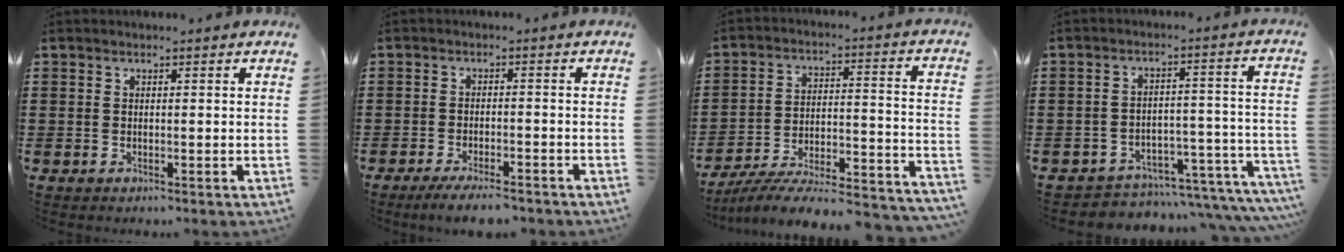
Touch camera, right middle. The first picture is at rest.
{"total": 3.6, "force": [-3.3, 0.3, 1.6], "torque": [-0.034, -0.006, -0.063]}
{"total": 6.6, "force": [-5.9, 0.3, 2.8], "torque": [-0.043, -0.006, -0.119]}
{"total": 4.5, "force": [-4.2, 1.3, 1.0], "torque": [-0.020, 0.005, -0.084]}